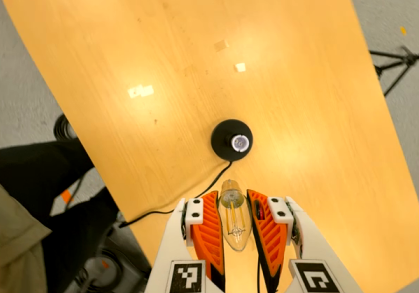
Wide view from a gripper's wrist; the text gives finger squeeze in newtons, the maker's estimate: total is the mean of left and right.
{"total": 20.1, "left": 21.5, "right": 18.6}